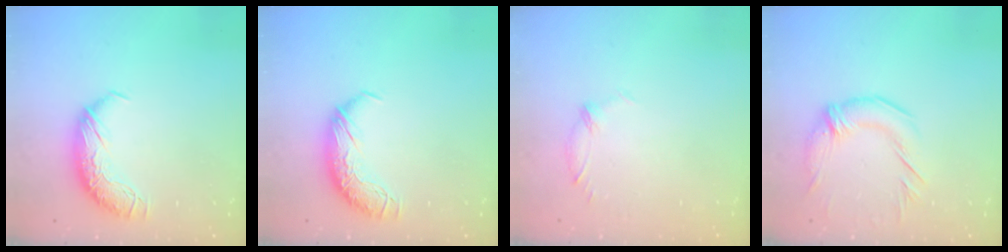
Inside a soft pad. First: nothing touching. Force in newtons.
{"total": 0.0}
{"total": 5.4, "press": 5.2, "slide": 1.3}
{"total": 2.8, "press": 1.9, "slide": 2.2}